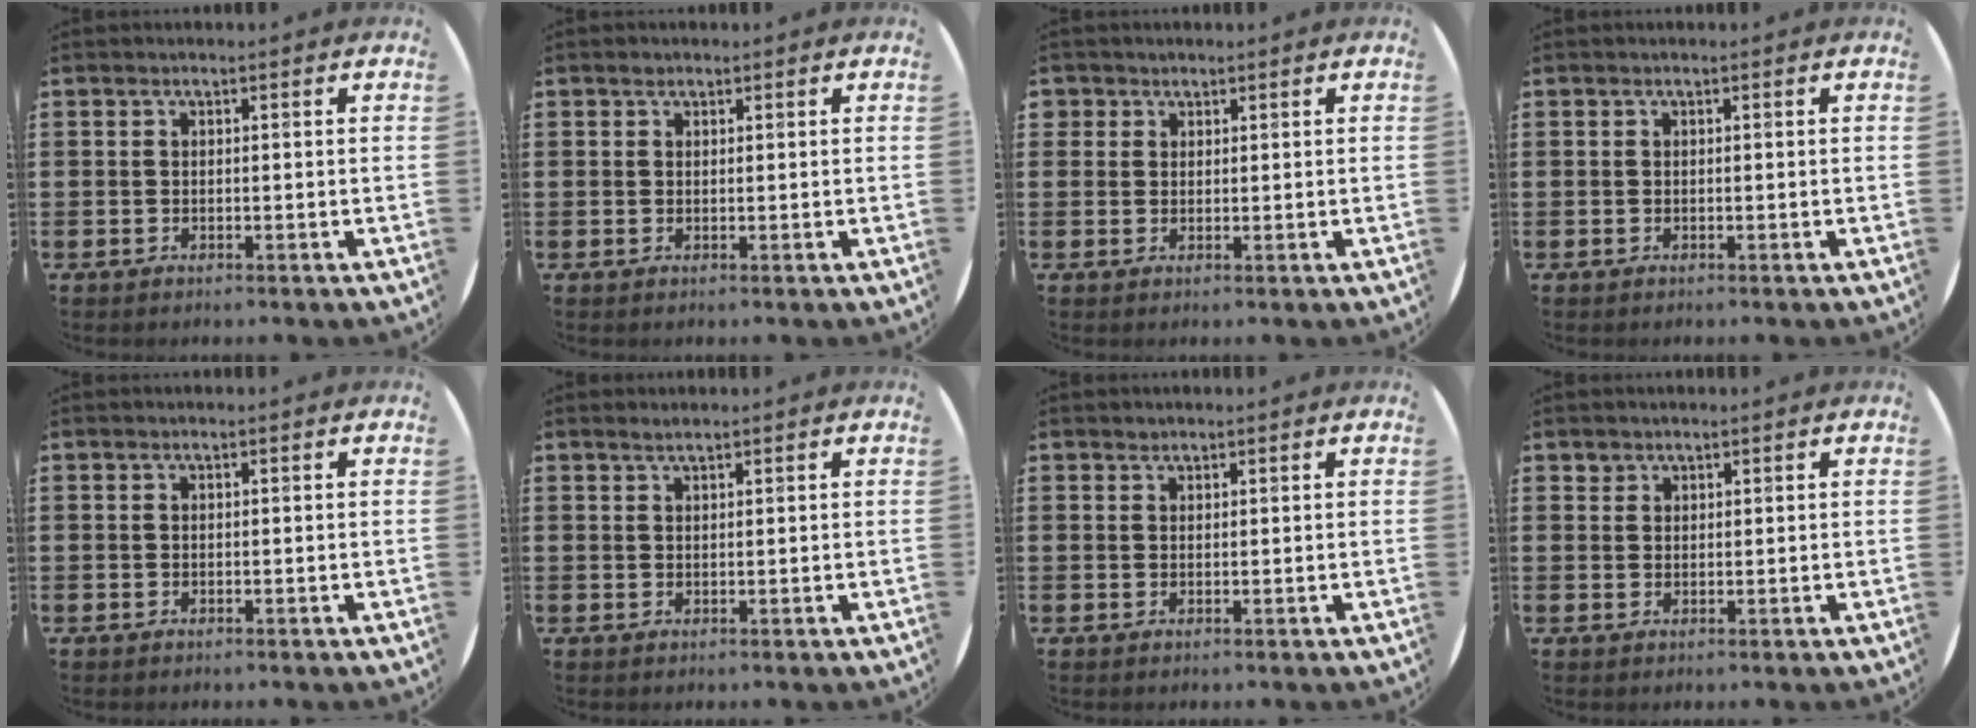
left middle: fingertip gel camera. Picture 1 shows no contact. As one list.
[{"total": 0.6, "force": [0.5, 0.4, 0.1], "torque": [-0.003, 0.003, 0.010]}, {"total": 1.5, "force": [1.2, 1.0, 0.0], "torque": [-0.003, 0.003, 0.025]}, {"total": 0.0}, {"total": 0.0}, {"total": 1.0, "force": [0.9, 0.0, 0.3], "torque": [-0.007, 0.001, 0.017]}, {"total": 0.7, "force": [0.7, 0.2, -0.1], "torque": [0.002, 0.003, 0.014]}, {"total": 1.3, "force": [1.2, 0.6, -0.1], "torque": [0.008, -0.002, 0.022]}]